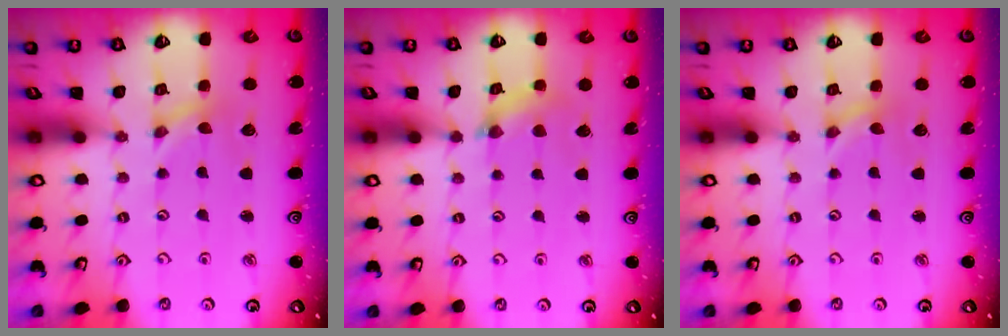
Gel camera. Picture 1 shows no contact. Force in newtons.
{"total": 4.8, "press": 4.7, "slide": 0.4}
{"total": 0.0}